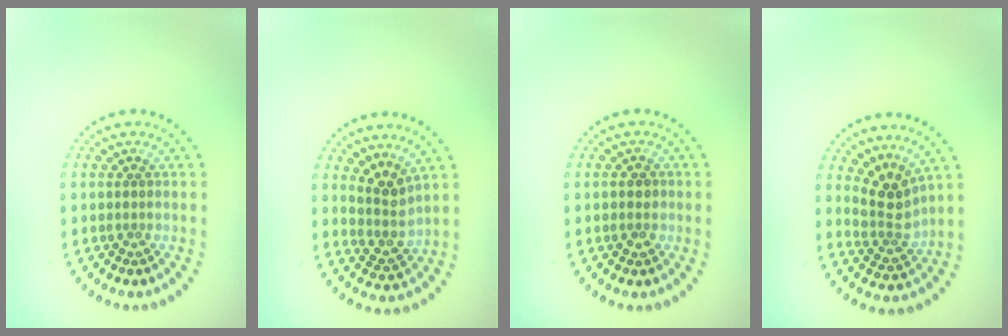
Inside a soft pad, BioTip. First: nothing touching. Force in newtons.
{"total": 2.6, "press": 1.8, "slide": 1.8}
{"total": 1.4, "press": 1.4, "slide": 0.5}
{"total": 2.9, "press": 2.3, "slide": 1.9}